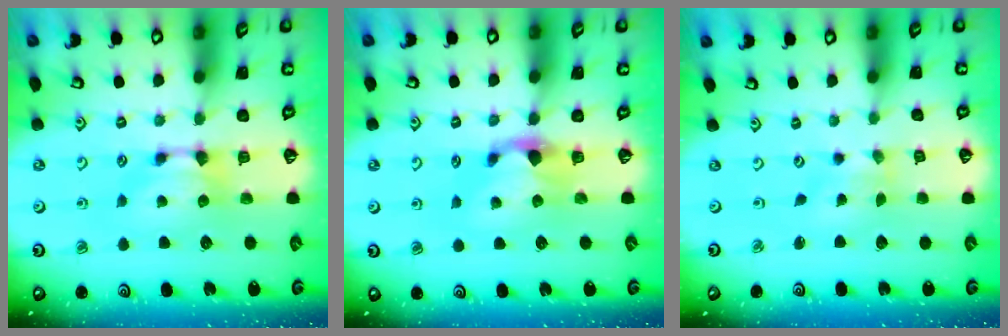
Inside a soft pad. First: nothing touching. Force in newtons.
{"total": 1.4, "press": 0.6, "slide": 1.3}
{"total": 2.7, "press": 2.5, "slide": 0.9}